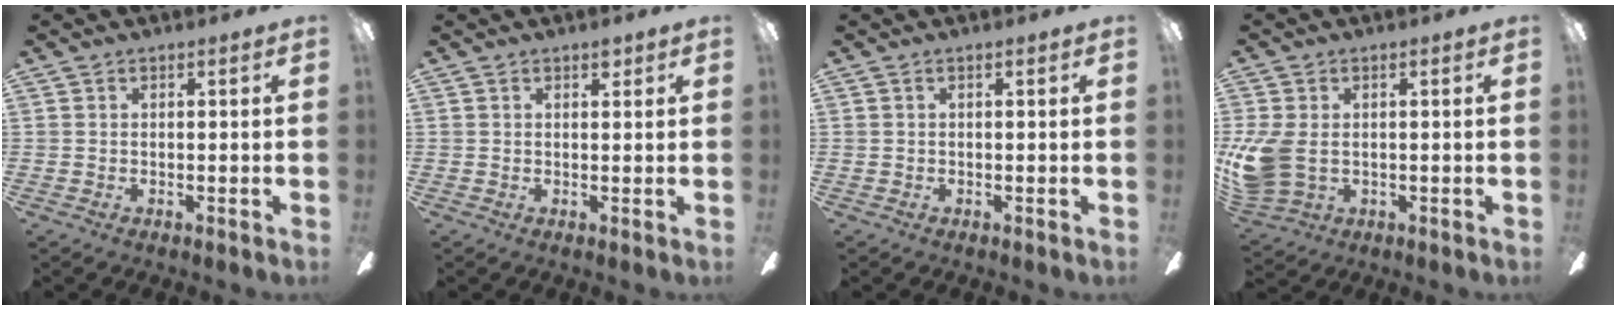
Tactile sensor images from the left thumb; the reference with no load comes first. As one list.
[{"total": 1.7, "force": [1.3, 0.9, 0.7], "torque": [0.002, -0.005, 0.020]}, {"total": 0.0}, {"total": 8.9, "force": [-0.3, 6.0, 6.6], "torque": [-0.156, -0.002, -0.001]}]